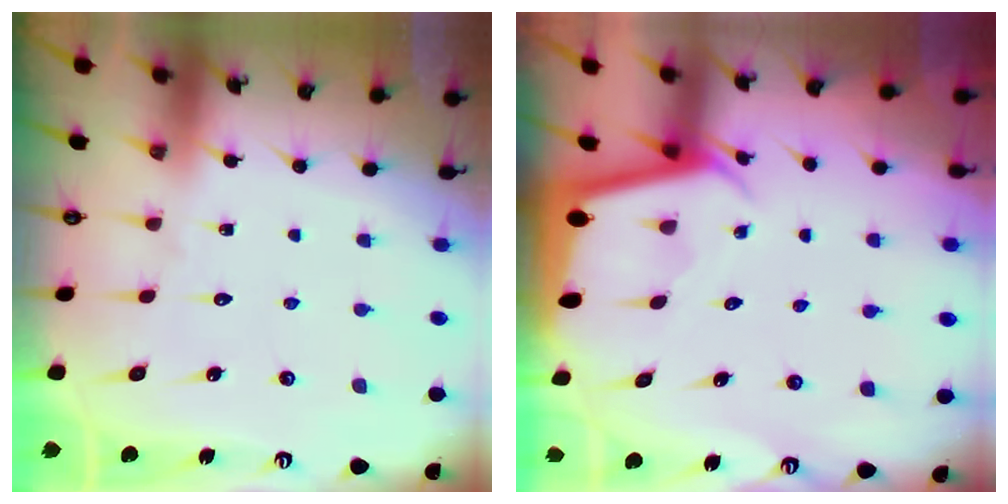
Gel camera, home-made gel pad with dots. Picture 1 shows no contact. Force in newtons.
{"total": 2.4, "press": 2.4, "slide": 0.3}